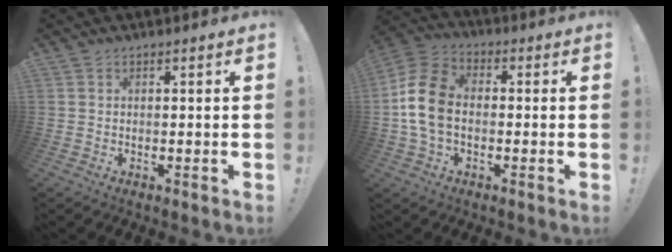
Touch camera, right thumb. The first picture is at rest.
{"total": 13.3, "force": [-1.5, 9.1, 9.6], "torque": [-0.185, 0.021, -0.022]}